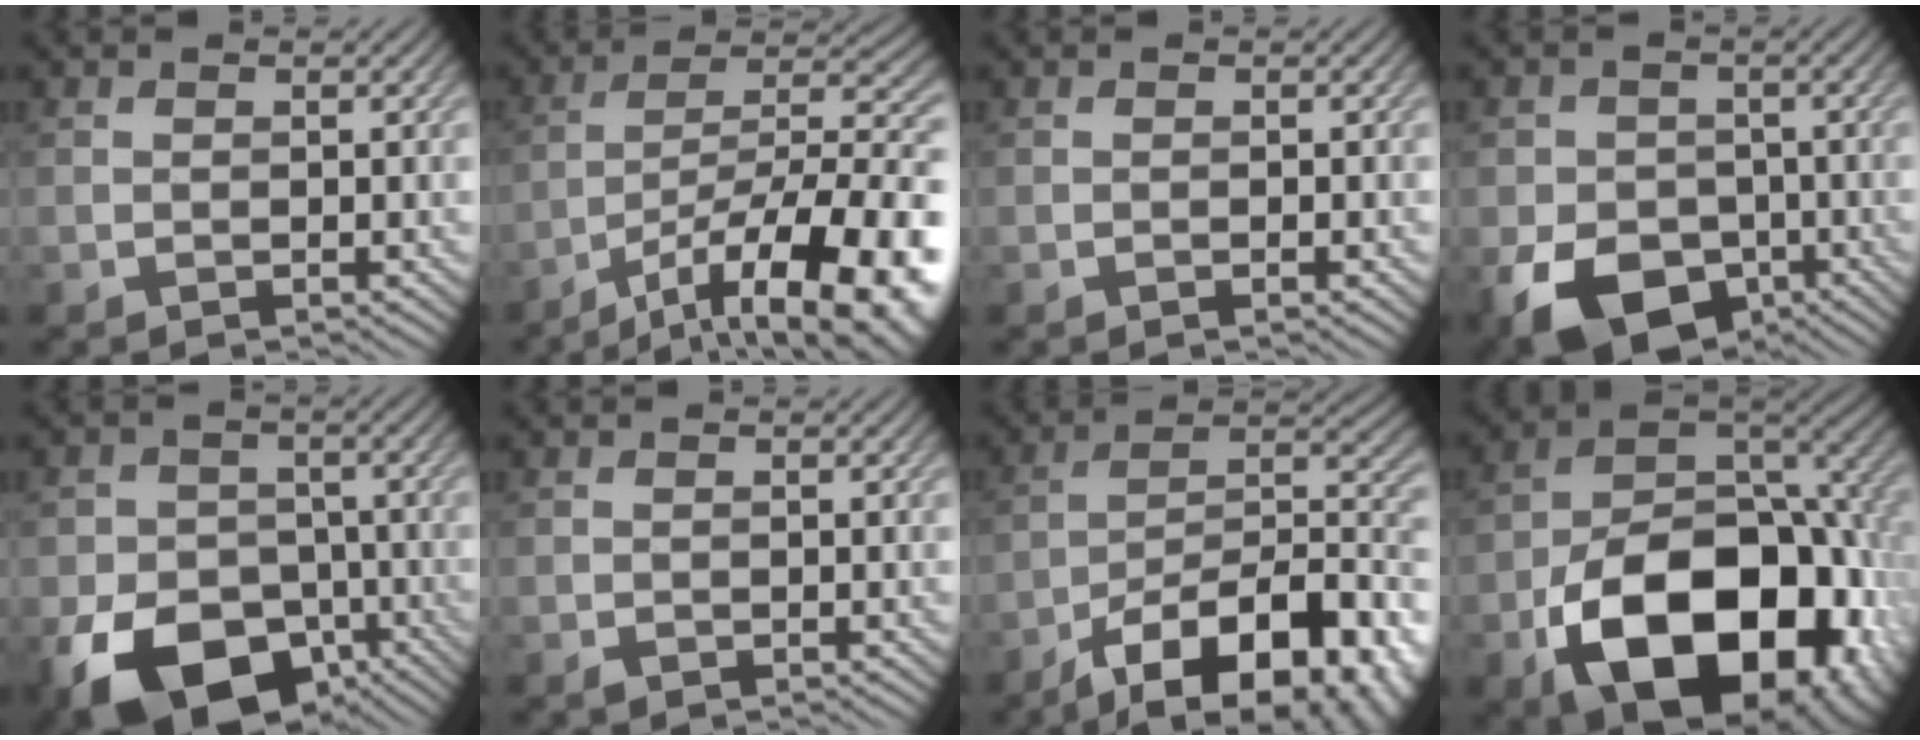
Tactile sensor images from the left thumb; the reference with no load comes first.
{"total": 16.8, "force": [-9.5, 5.5, 12.8], "torque": [-0.195, -0.010, -0.145]}
{"total": 0.6, "force": [-0.3, 0.0, 0.5], "torque": [-0.008, -0.001, -0.005]}
{"total": 10.6, "force": [-4.9, 7.5, 5.6], "torque": [-0.105, -0.035, -0.091]}
{"total": 14.1, "force": [-7.0, 9.7, 7.5], "torque": [-0.143, -0.044, -0.121]}
{"total": 0.5, "force": [-0.3, 0.4, 0.2], "torque": [-0.004, -0.006, -0.004]}
{"total": 17.8, "force": [-11.8, 6.9, 11.4], "torque": [-0.170, -0.021, -0.176]}
{"total": 19.8, "force": [-8.0, 12.2, 13.4], "torque": [-0.208, -0.050, -0.123]}